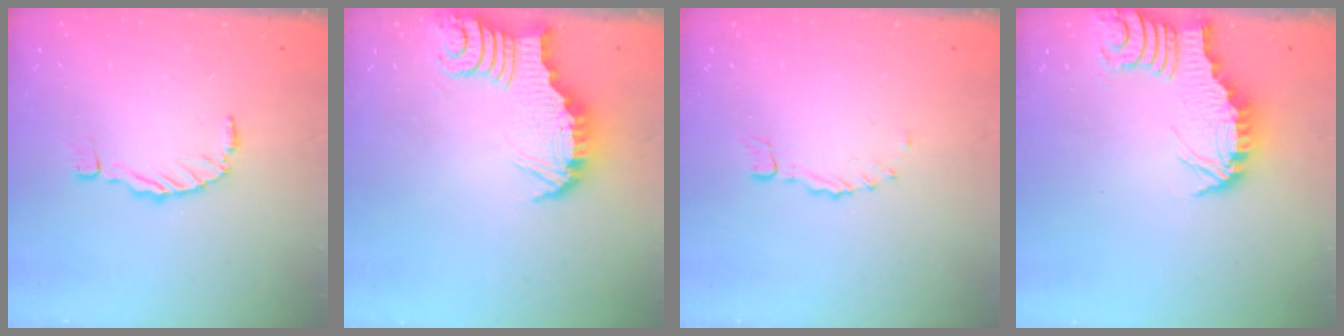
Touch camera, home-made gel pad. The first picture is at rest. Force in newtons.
{"total": 3.9, "press": 3.9, "slide": 0.0}
{"total": 0.0}
{"total": 2.7, "press": 2.7, "slide": 0.1}